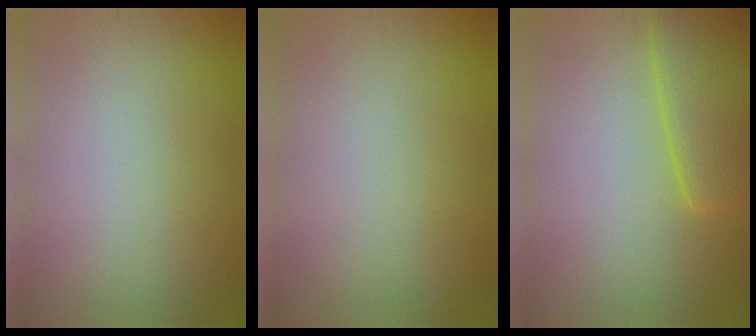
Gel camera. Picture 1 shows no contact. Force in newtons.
{"total": 0.0}
{"total": 5.4, "press": 5.4, "slide": 0.3}